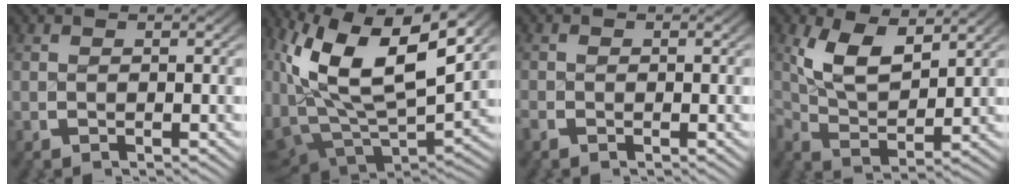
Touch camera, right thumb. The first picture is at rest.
{"total": 15.8, "force": [1.4, 9.4, 12.6], "torque": [-0.272, -0.047, 0.044]}
{"total": 0.7, "force": [-0.5, 0.3, -0.3], "torque": [0.005, -0.001, -0.012]}
{"total": 6.0, "force": [2.2, 3.2, 4.5], "torque": [-0.103, -0.016, 0.046]}